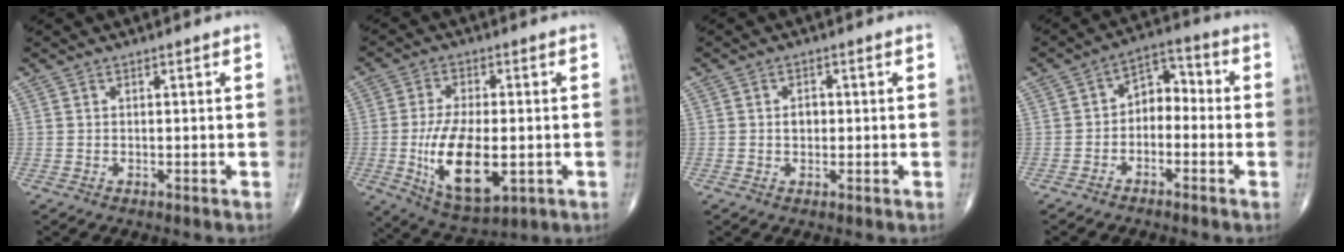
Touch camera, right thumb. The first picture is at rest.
{"total": 14.8, "force": [-2.8, 7.0, 12.8], "torque": [-0.225, -0.010, -0.035]}
{"total": 2.2, "force": [0.0, 1.7, 1.4], "torque": [-0.012, 0.005, -0.002]}
{"total": 6.5, "force": [-1.6, 4.5, 4.4], "torque": [-0.044, 0.042, -0.042]}